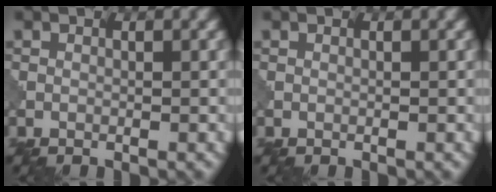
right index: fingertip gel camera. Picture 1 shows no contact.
{"total": 0.0}